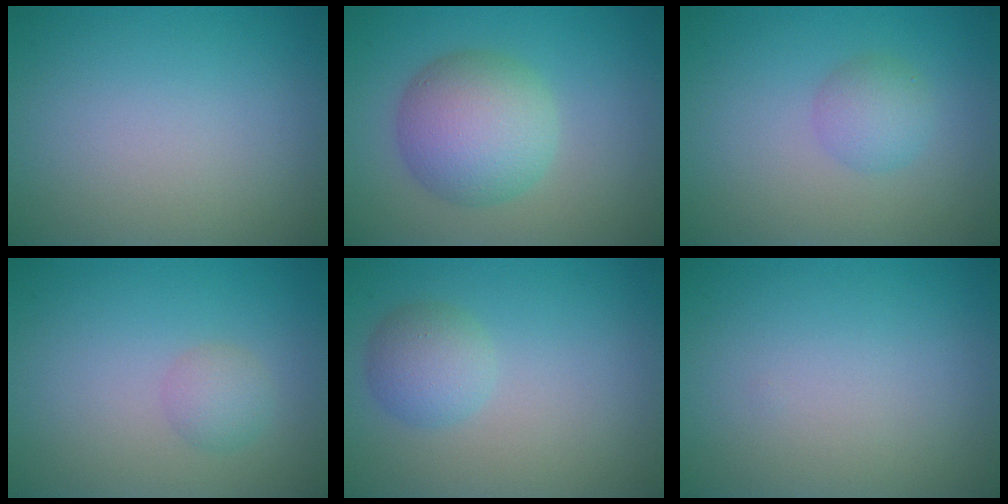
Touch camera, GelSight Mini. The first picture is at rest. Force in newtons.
{"total": 6.3, "press": 6.3, "slide": 0.1}
{"total": 2.2, "press": 2.2, "slide": 0.1}
{"total": 1.6, "press": 1.6, "slide": 0.0}
{"total": 2.6, "press": 2.6, "slide": 0.1}
{"total": 0.0}